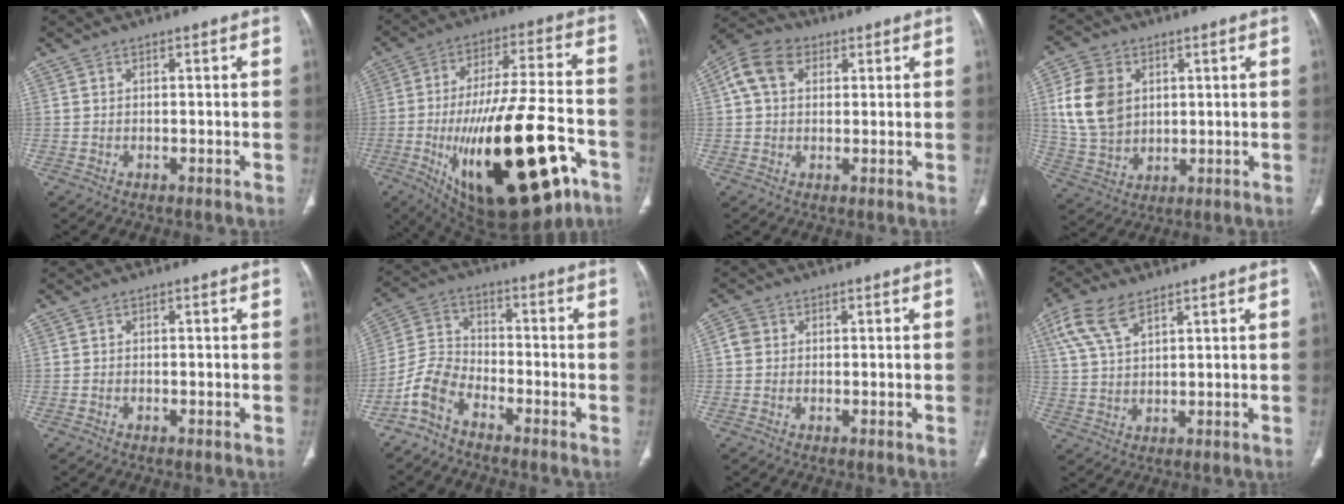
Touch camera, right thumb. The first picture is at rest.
{"total": 30.9, "force": [-11.8, 11.8, 26.1], "torque": [-0.406, 0.031, -0.164]}
{"total": 8.3, "force": [2.5, 6.0, 5.0], "torque": [-0.093, 0.017, 0.040]}
{"total": 12.2, "force": [2.9, 9.2, 7.4], "torque": [-0.126, -0.009, 0.063]}
{"total": 0.0}
{"total": 6.9, "force": [-5.1, 3.2, 3.3], "torque": [-0.075, 0.038, -0.116]}
{"total": 2.4, "force": [0.3, 2.2, 0.9], "torque": [-0.010, 0.006, 0.004]}
{"total": 8.5, "force": [4.8, 4.1, 5.7], "torque": [-0.123, -0.001, 0.100]}